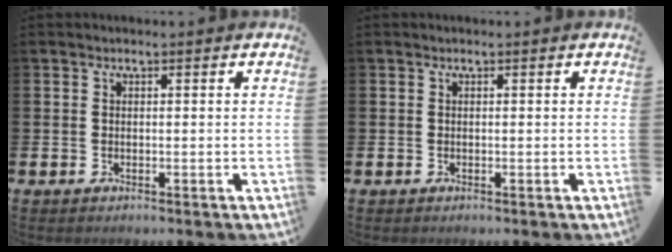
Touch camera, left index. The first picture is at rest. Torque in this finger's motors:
{"motor_torque": [0.00, 0.00, 0.00, 0.00]}